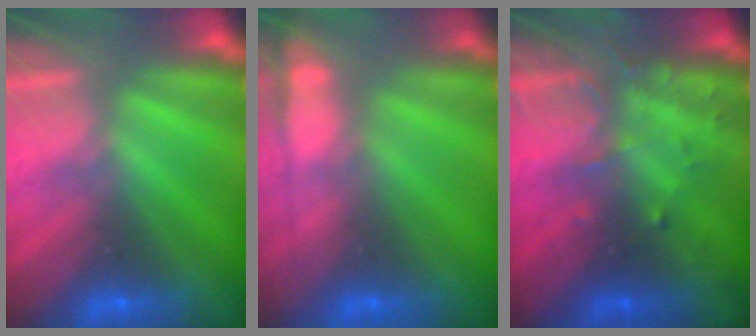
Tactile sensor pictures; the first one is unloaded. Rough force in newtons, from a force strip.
{"total": 7.6}
{"total": 3.7}